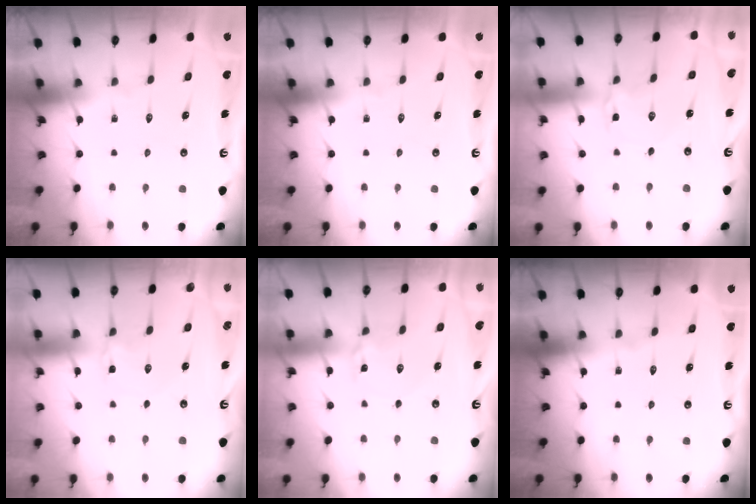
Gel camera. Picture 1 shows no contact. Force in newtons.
{"total": 0.0}
{"total": 2.0, "press": 2.0, "slide": 0.4}
{"total": 1.0, "press": 1.0, "slide": 0.1}
{"total": 2.9, "press": 2.9, "slide": 0.4}
{"total": 0.0}